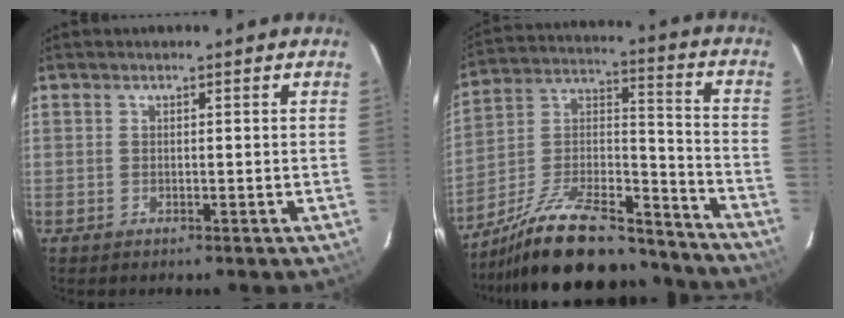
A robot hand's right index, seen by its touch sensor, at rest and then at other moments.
{"total": 26.7, "force": [-21.1, 8.7, 13.9], "torque": [-0.256, 0.017, -0.315]}